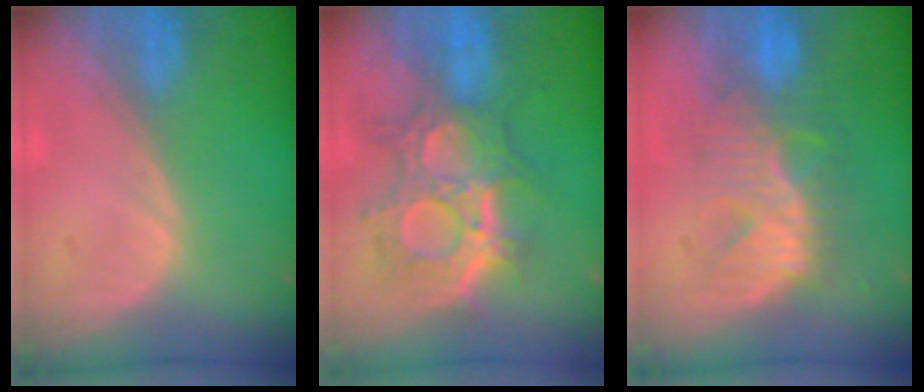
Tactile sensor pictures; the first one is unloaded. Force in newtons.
{"total": 10.3, "press": 9.8, "slide": 3.3}
{"total": 8.7, "press": 8.5, "slide": 1.9}